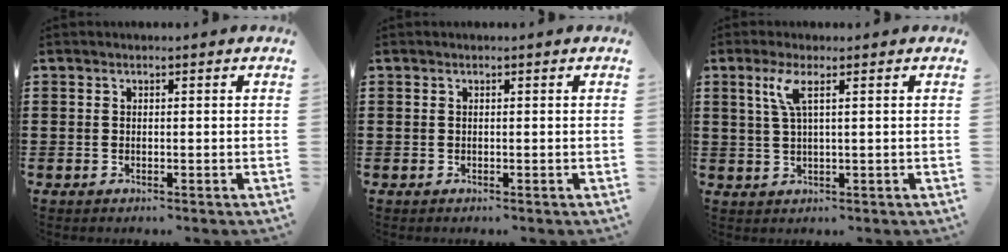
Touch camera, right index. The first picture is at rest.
{"total": 0.0}
{"total": 3.7, "force": [1.5, 0.4, 3.4], "torque": [-0.073, 0.003, 0.022]}